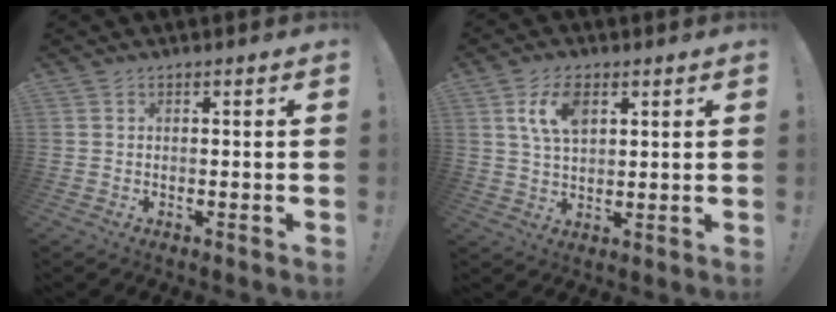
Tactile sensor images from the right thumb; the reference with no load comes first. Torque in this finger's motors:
{"motor_torque": [0.28, 0.21, 0.82, 0.09, 0.02]}